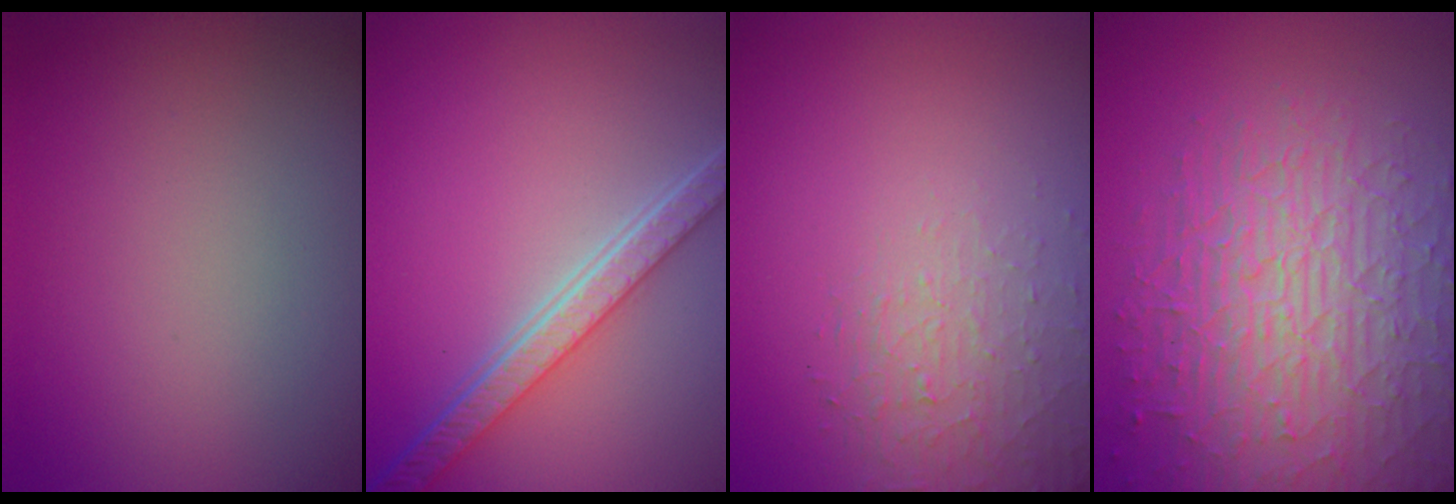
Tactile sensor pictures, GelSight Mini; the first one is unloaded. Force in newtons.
{"total": 5.3, "press": 4.1, "slide": 3.3}
{"total": 1.5, "press": 0.8, "slide": 1.3}
{"total": 8.9, "press": 6.2, "slide": 6.3}